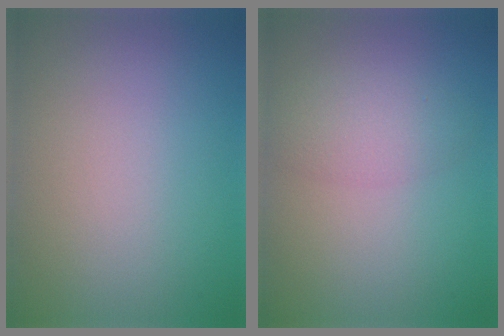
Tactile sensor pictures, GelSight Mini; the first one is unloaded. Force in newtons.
{"total": 2.7, "press": 2.7, "slide": 0.1}